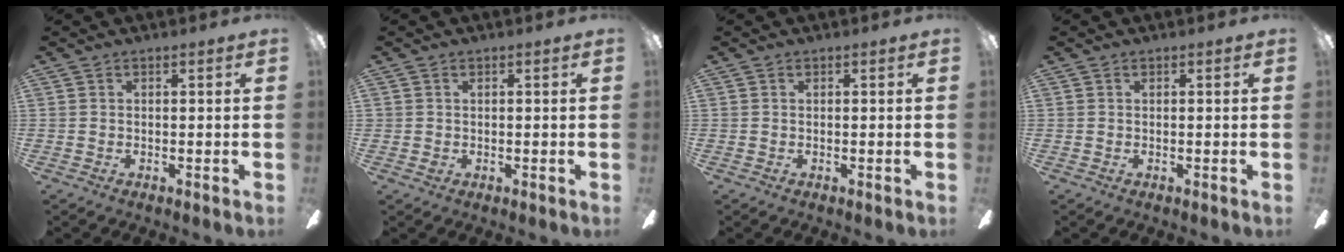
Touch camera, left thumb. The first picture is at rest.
{"total": 0.9, "force": [0.0, 0.8, 0.3], "torque": [-0.005, 0.004, 0.000]}
{"total": 0.0}
{"total": 0.0}